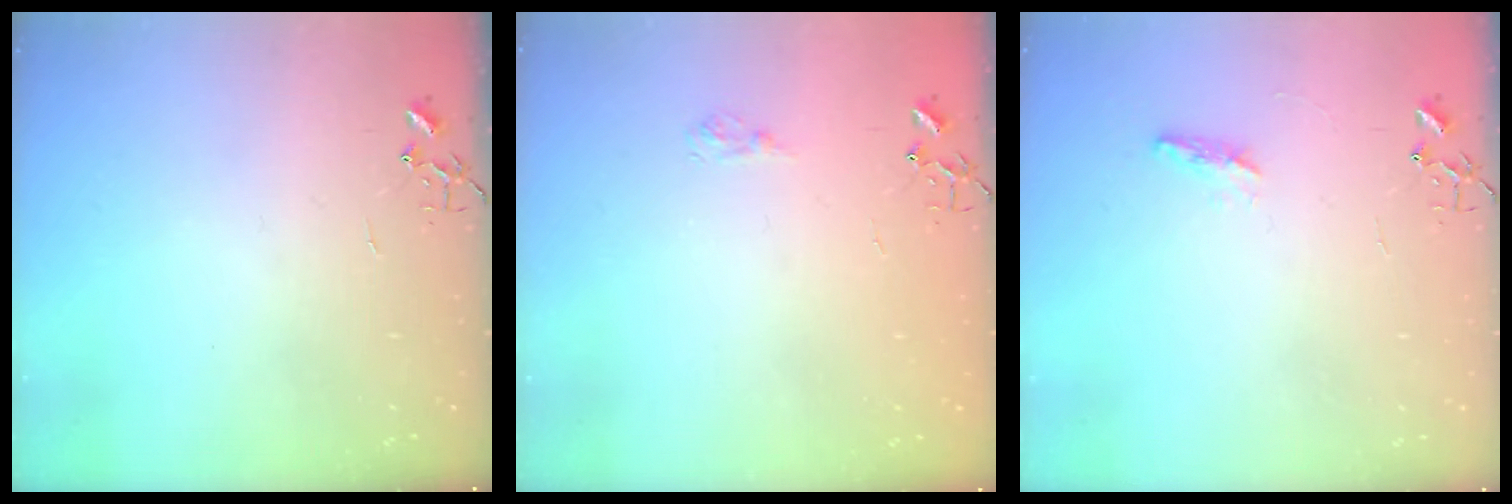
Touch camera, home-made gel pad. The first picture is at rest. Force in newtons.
{"total": 6.1, "press": 6.1, "slide": 0.7}
{"total": 5.4, "press": 5.3, "slide": 0.6}